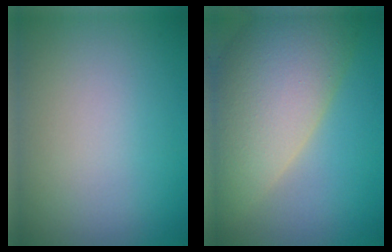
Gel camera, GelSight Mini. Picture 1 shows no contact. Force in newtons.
{"total": 13.0, "press": 13.0, "slide": 1.0}